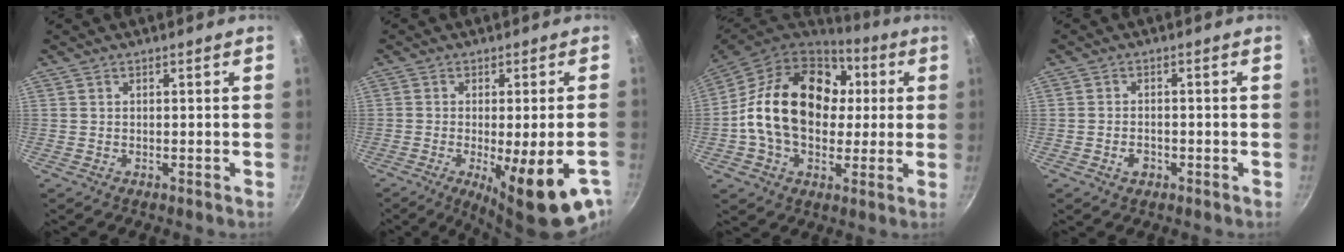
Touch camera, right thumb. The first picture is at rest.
{"total": 16.9, "force": [-7.3, 3.8, 14.7], "torque": [-0.179, -0.012, -0.090]}
{"total": 23.4, "force": [2.4, 16.8, 16.1], "torque": [-0.257, 0.029, 0.034]}
{"total": 2.6, "force": [-1.2, 1.8, 1.5], "torque": [-0.023, 0.013, -0.021]}